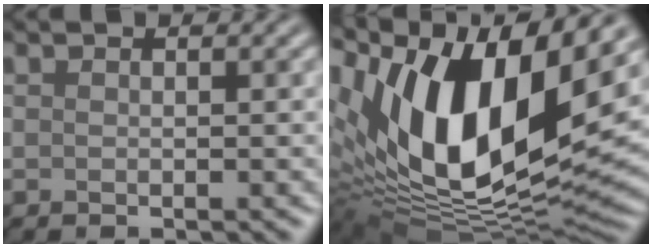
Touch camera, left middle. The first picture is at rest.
{"total": 17.0, "force": [5.2, 8.0, 14.1], "torque": [-0.272, 0.002, 0.081]}